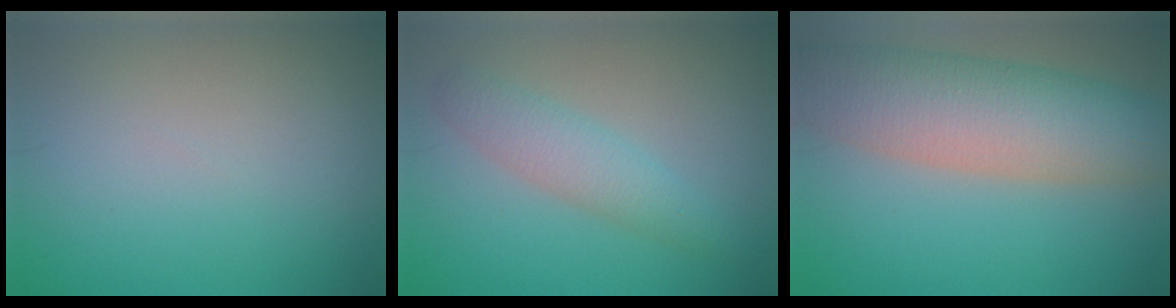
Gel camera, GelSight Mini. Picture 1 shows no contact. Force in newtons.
{"total": 3.1, "press": 3.1, "slide": 0.1}
{"total": 9.4, "press": 9.4, "slide": 0.3}